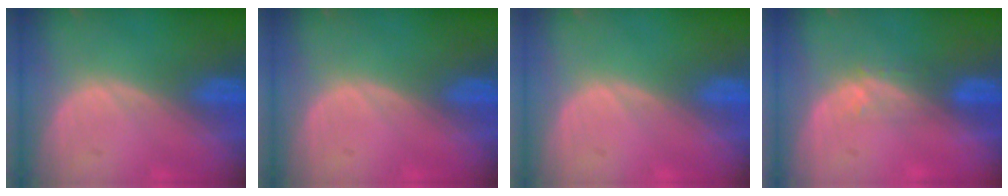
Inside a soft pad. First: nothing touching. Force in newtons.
{"total": 0.0}
{"total": 0.0}
{"total": 2.8, "press": 2.1, "slide": 1.7}